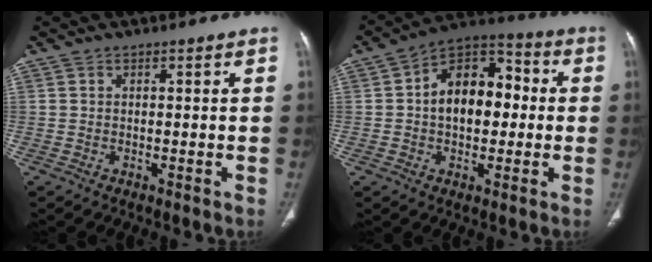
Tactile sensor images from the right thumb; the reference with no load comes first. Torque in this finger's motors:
{"motor_torque": [-0.18, 0.65, 0.39, -0.01, 0.09]}